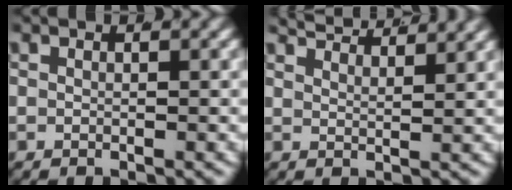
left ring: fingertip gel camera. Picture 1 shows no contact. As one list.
[{"total": 4.4, "force": [4.1, 0.3, 1.5], "torque": [-0.024, 0.004, 0.070]}]